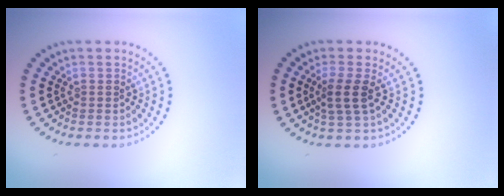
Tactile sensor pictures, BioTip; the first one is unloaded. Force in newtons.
{"total": 2.3, "press": 1.9, "slide": 1.4}